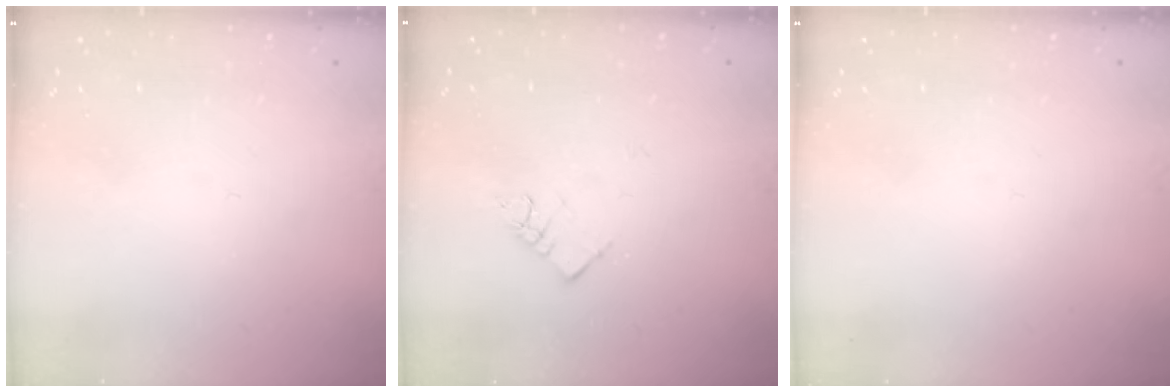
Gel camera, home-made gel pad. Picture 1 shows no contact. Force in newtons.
{"total": 4.2, "press": 4.2, "slide": 0.4}
{"total": 0.0}